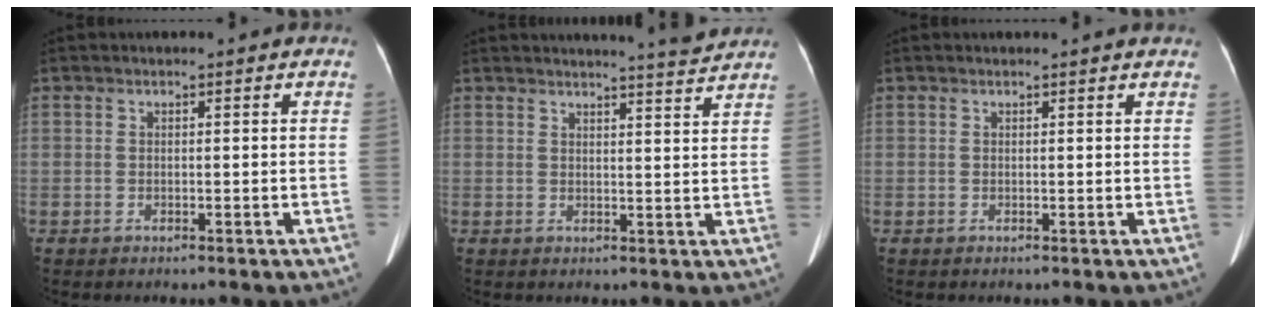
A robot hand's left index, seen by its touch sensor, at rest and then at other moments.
{"total": 5.2, "force": [5.0, -1.3, 0.9], "torque": [-0.020, -0.013, 0.057]}
{"total": 2.1, "force": [2.0, -0.1, 0.5], "torque": [-0.012, 0.004, 0.016]}